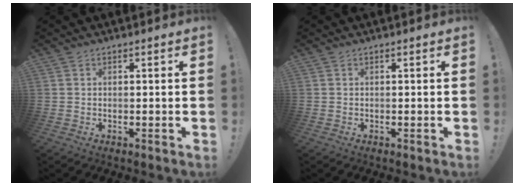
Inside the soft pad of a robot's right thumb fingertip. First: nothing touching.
{"total": 0.0}